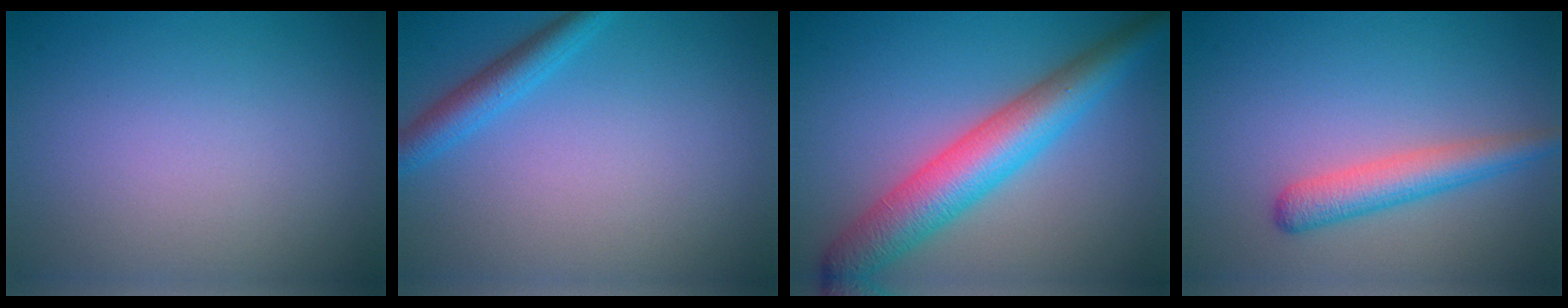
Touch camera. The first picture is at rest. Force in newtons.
{"total": 2.7, "press": 2.7, "slide": 0.2}
{"total": 7.2, "press": 7.2, "slide": 0.1}
{"total": 3.3, "press": 3.3, "slide": 0.1}